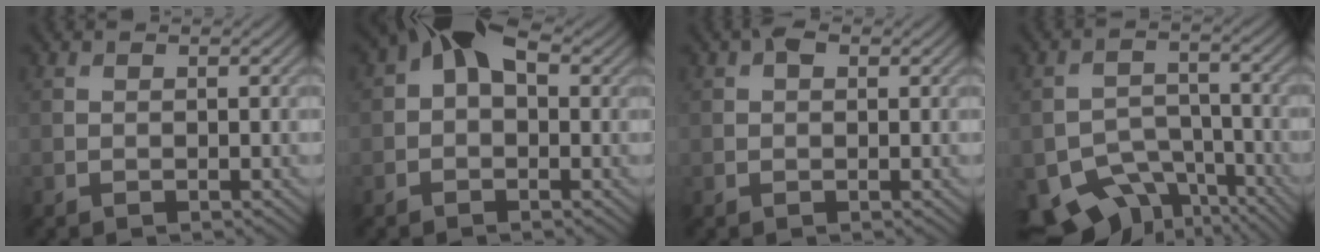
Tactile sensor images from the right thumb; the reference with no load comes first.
{"total": 7.0, "force": [2.1, 4.5, 5.0], "torque": [-0.090, 0.025, 0.016]}
{"total": 1.4, "force": [0.5, 0.8, 0.9], "torque": [-0.014, 0.004, 0.004]}
{"total": 11.0, "force": [-7.7, 6.4, 4.6], "torque": [-0.096, -0.027, -0.117]}